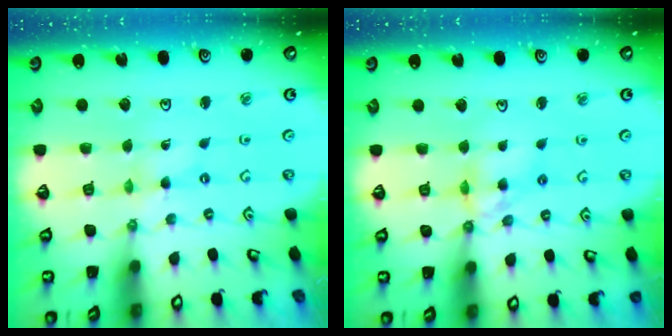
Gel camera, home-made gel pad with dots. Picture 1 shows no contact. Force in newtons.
{"total": 8.0, "press": 7.9, "slide": 0.7}